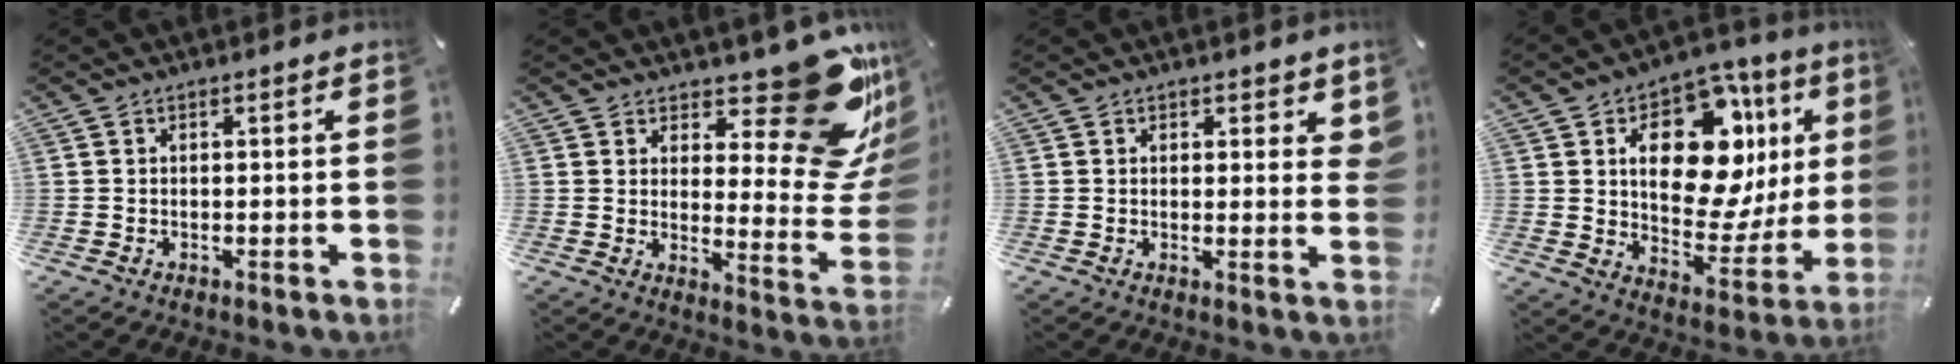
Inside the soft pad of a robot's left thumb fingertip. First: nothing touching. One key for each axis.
{"total": 20.6, "fx": 12.5, "fy": 8.3, "fz": 14.1, "tx": -0.142, "ty": -0.110, "tz": 0.204}
{"total": 2.3, "fx": 1.4, "fy": 1.4, "fz": 1.1, "tx": 0.000, "ty": -0.006, "tz": 0.021}
{"total": 19.4, "fx": 6.7, "fy": 11.5, "fz": 14.1, "tx": -0.194, "ty": -0.043, "tz": 0.112}